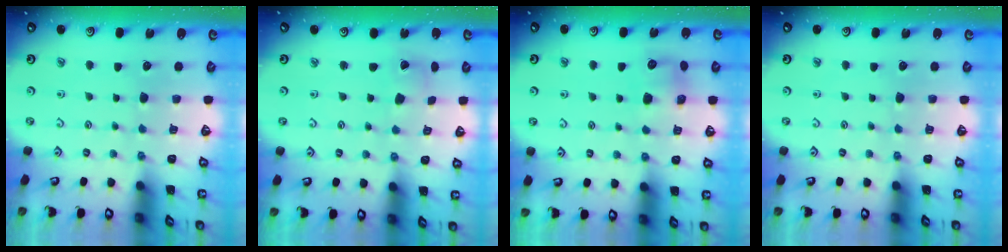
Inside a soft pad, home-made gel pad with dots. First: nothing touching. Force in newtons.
{"total": 2.9, "press": 2.9, "slide": 0.2}
{"total": 7.2, "press": 7.2, "slide": 0.6}
{"total": 0.0}